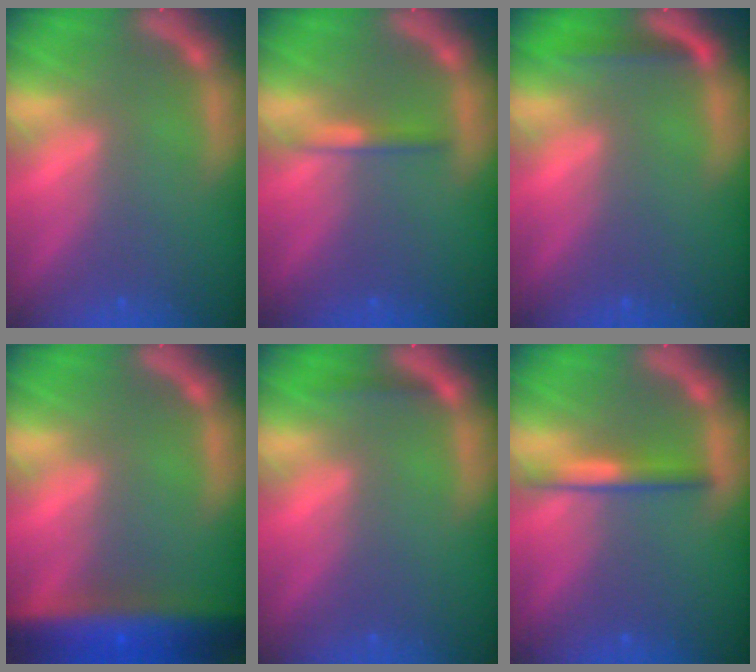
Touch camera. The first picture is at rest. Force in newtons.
{"total": 1.4}
{"total": 1.9}
{"total": 9.6}
{"total": 0.9}
{"total": 2.5}